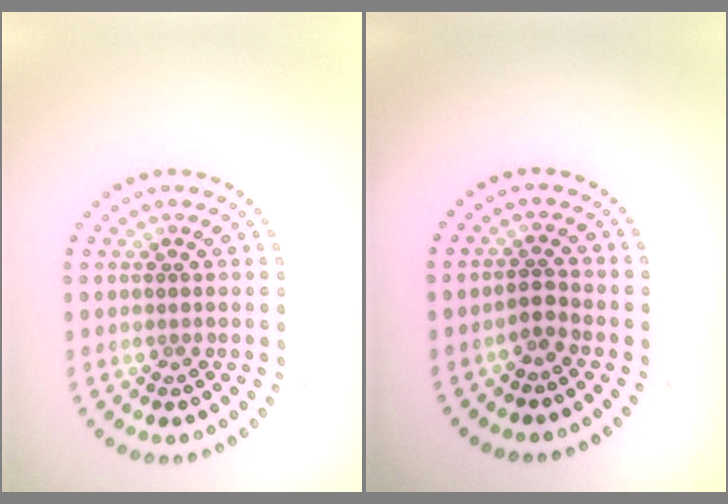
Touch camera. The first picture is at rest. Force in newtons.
{"total": 1.3, "press": 1.1, "slide": 0.8}